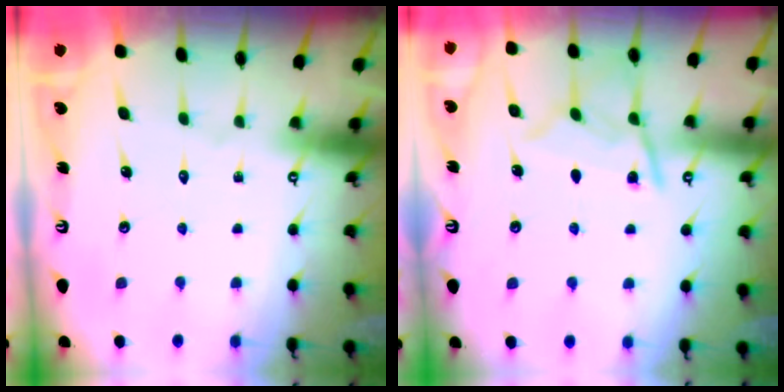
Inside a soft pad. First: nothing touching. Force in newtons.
{"total": 10.0, "press": 9.9, "slide": 1.0}